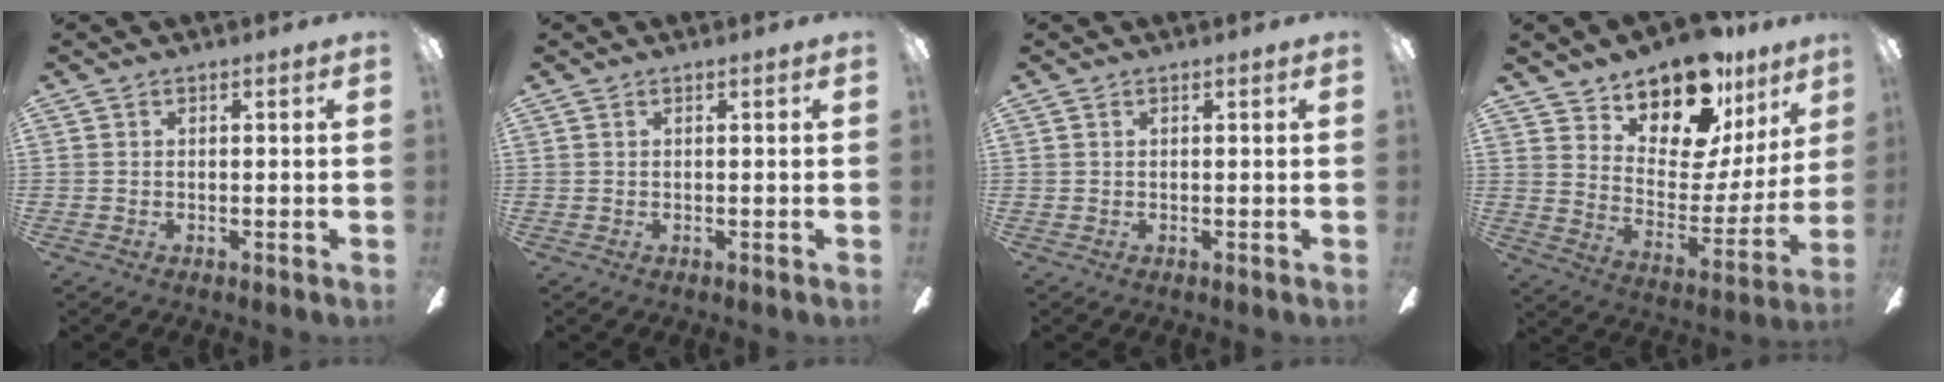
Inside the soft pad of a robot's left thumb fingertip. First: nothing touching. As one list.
[{"total": 0.0}, {"total": 0.0}, {"total": 17.9, "force": [14.3, 7.6, 7.6], "torque": [-0.126, -0.107, 0.252]}]